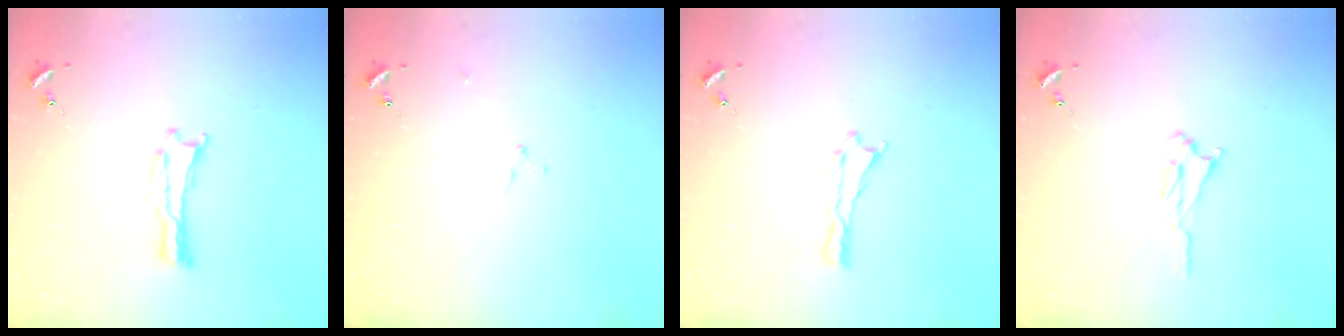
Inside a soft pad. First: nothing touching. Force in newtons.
{"total": 2.9, "press": 2.9, "slide": 0.3}
{"total": 0.0}
{"total": 2.5, "press": 2.5, "slide": 0.3}